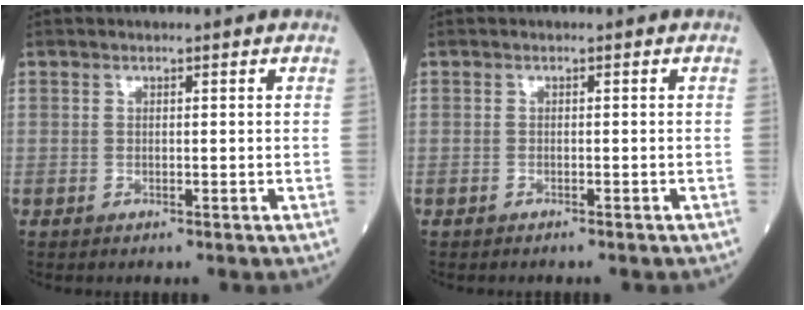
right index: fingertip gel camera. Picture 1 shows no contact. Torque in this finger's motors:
{"motor_torque": [-0.16, -0.10, -0.01, -0.01]}